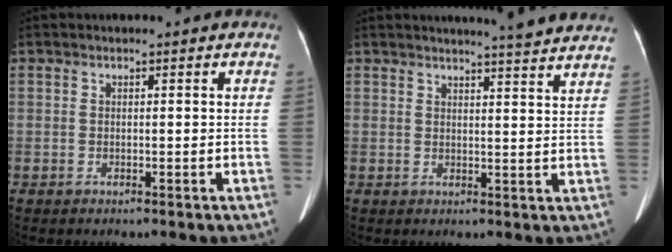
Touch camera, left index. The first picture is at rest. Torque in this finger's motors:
{"motor_torque": [0.69, -0.97, 0.05, 0.07]}